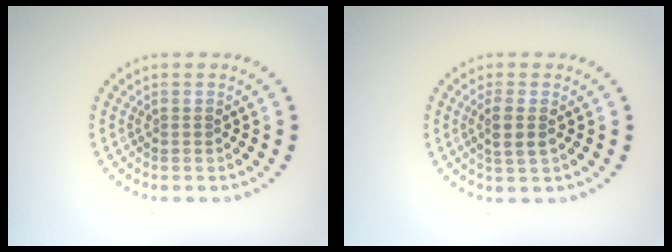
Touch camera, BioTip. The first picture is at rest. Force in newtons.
{"total": 2.0, "press": 1.8, "slide": 0.9}